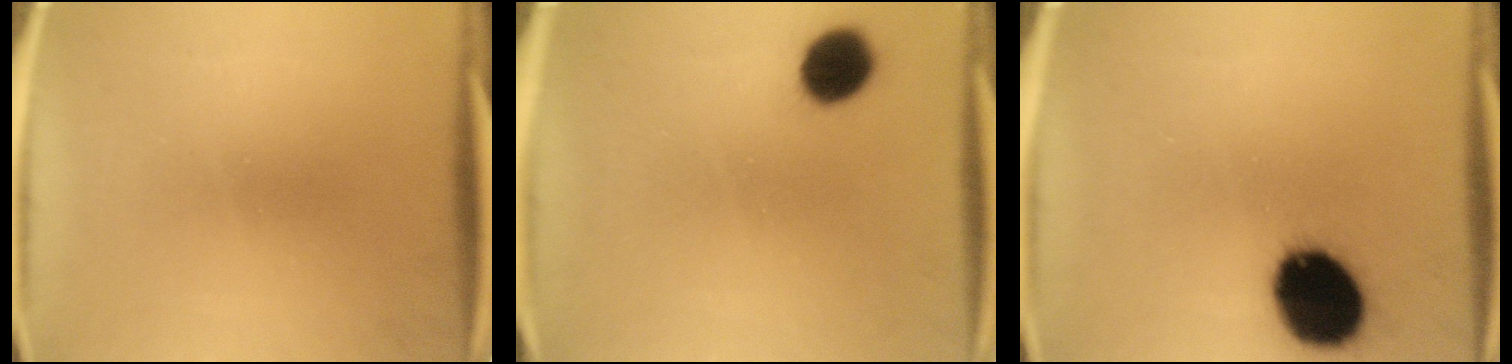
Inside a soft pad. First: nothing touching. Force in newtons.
{"total": 7.8}
{"total": 19.6}